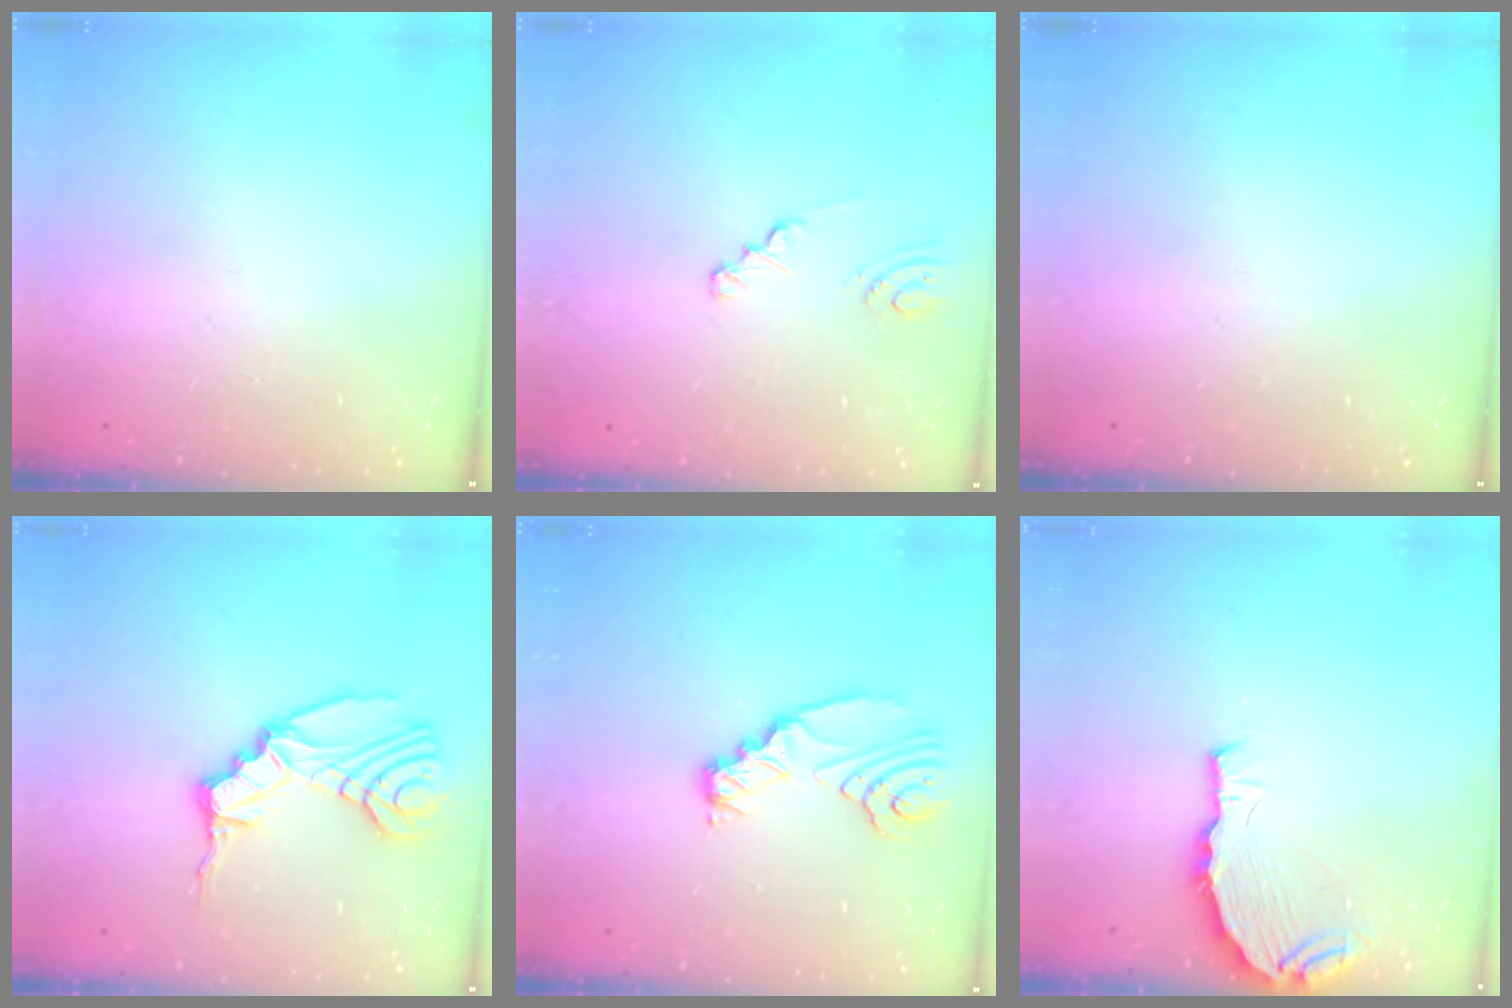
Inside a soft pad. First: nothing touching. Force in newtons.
{"total": 2.4, "press": 2.4, "slide": 0.2}
{"total": 0.0}
{"total": 16.5, "press": 15.9, "slide": 4.6}
{"total": 10.3, "press": 10.2, "slide": 1.2}
{"total": 7.5, "press": 6.0, "slide": 4.5}